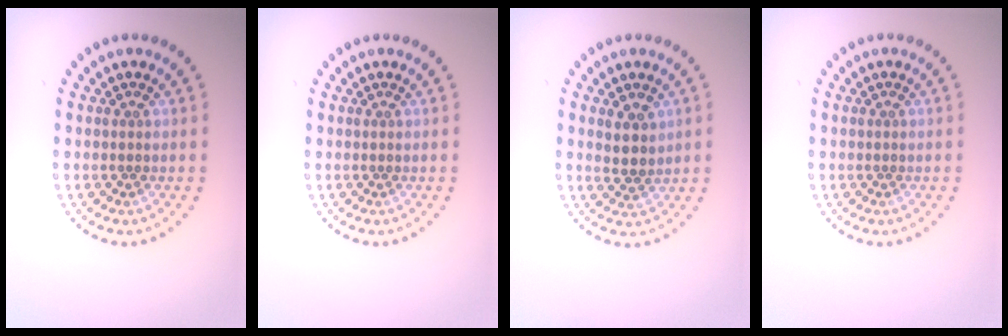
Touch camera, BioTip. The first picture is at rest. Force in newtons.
{"total": 0.0}
{"total": 2.4, "press": 2.1, "slide": 1.1}
{"total": 0.0}